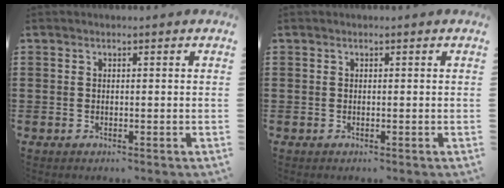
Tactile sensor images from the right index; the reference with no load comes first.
{"total": 0.0}